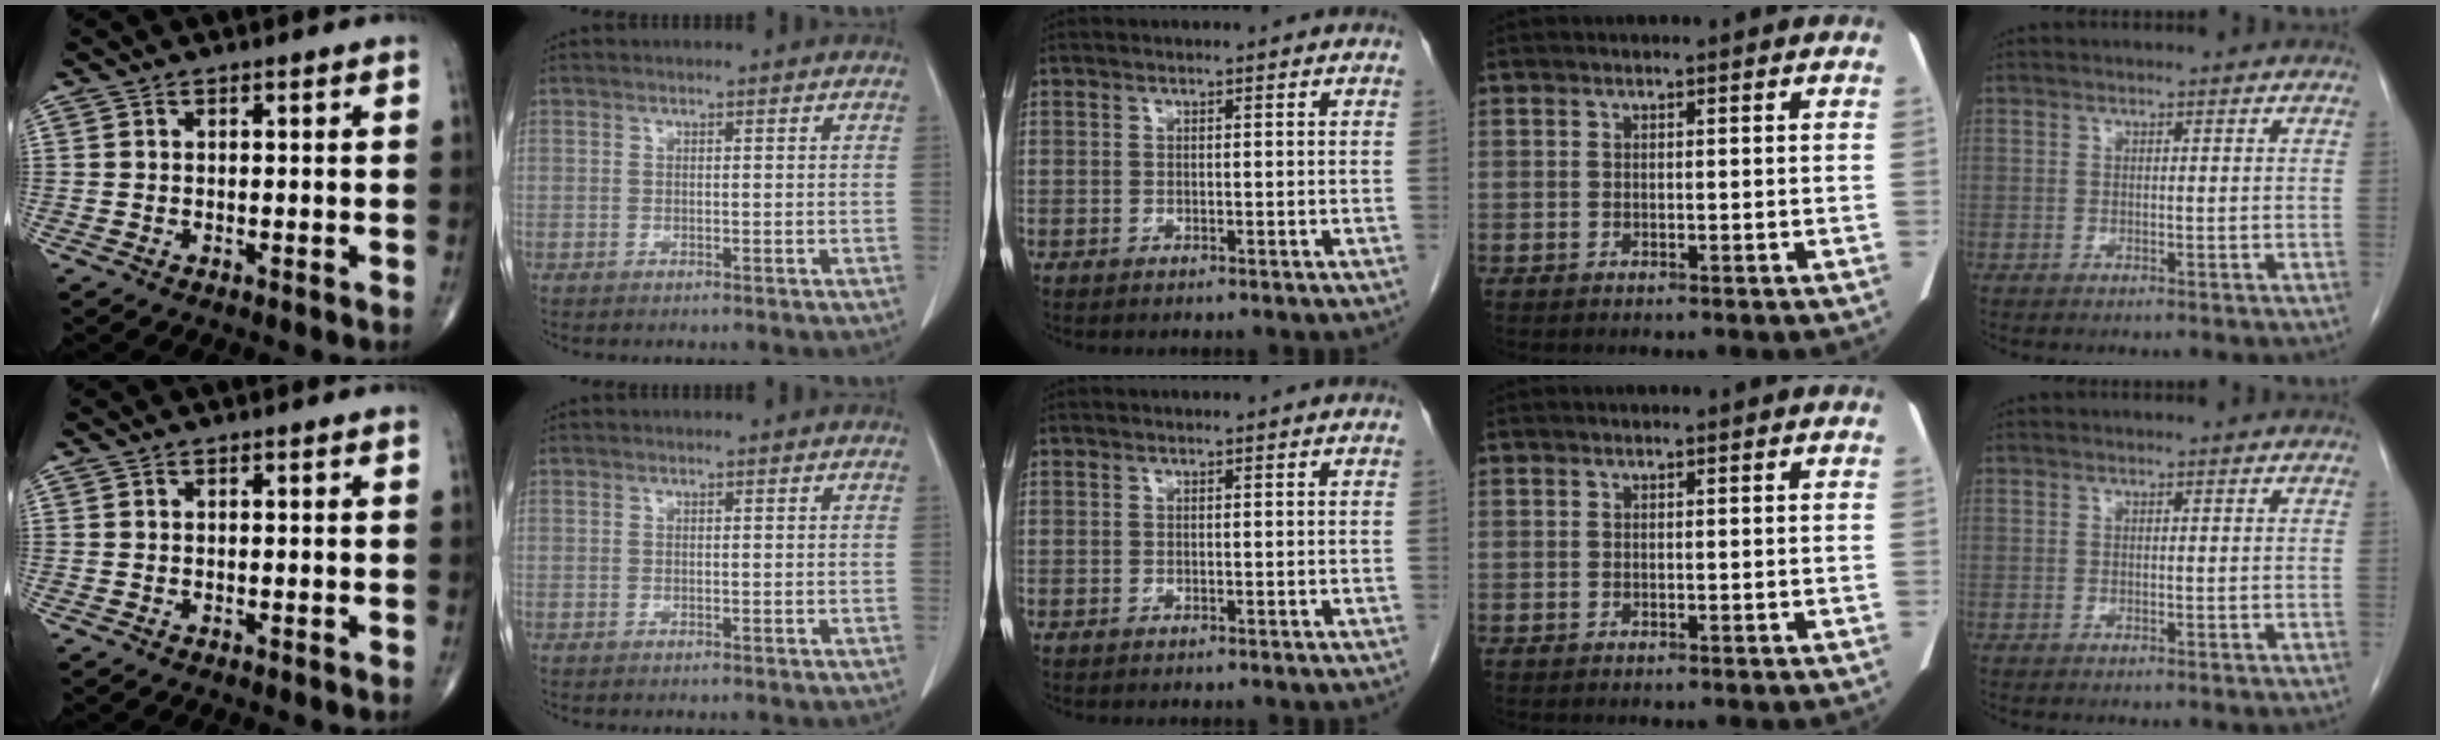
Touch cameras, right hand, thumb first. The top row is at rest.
{}